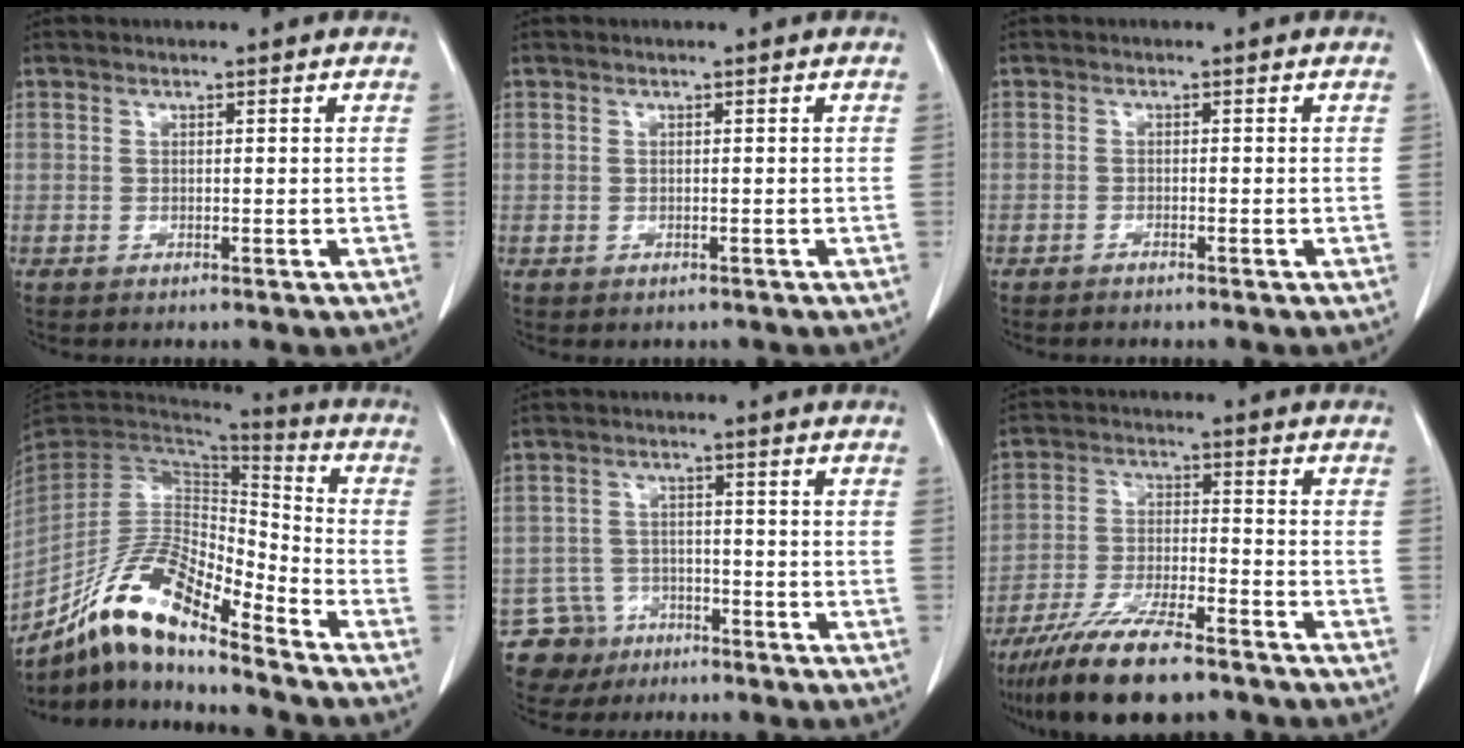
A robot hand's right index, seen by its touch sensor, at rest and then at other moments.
{"total": 0.8, "force": [-0.4, 0.8, 0.0], "torque": [-0.005, 0.005, -0.003]}
{"total": 1.0, "force": [-0.9, 0.1, 0.4], "torque": [-0.011, -0.002, -0.013]}
{"total": 15.8, "force": [-11.6, 3.6, 10.1], "torque": [-0.190, 0.012, -0.212]}
{"total": 5.7, "force": [-3.9, 4.3, -0.3], "torque": [0.008, 0.006, -0.066]}
{"total": 13.8, "force": [-10.8, 2.6, 8.3], "torque": [-0.157, -0.029, -0.188]}